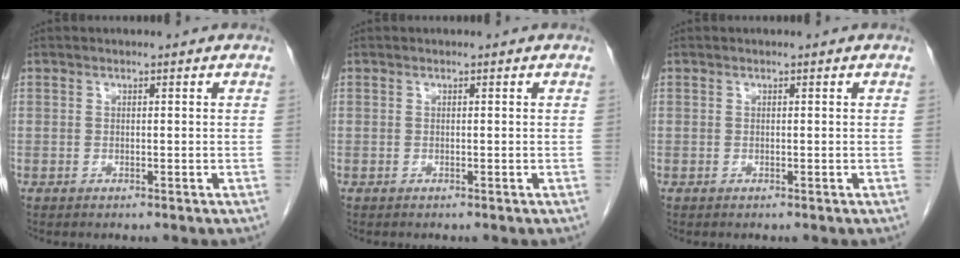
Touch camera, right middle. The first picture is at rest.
{"total": 0.0}
{"total": 0.0}